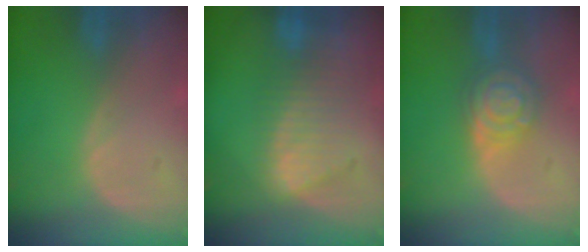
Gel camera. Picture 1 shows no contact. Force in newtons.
{"total": 8.4, "press": 7.7, "slide": 3.5}
{"total": 6.6, "press": 6.5, "slide": 0.5}